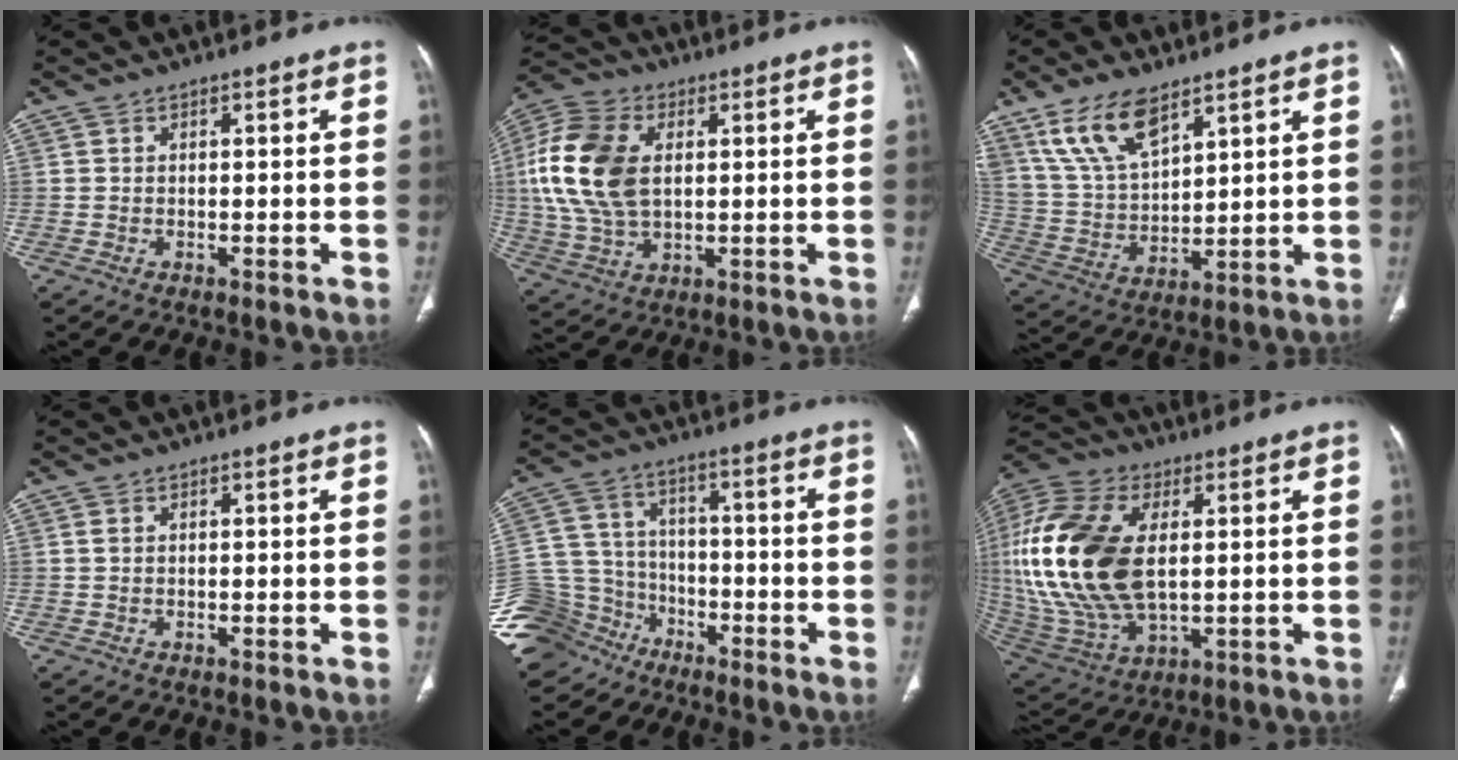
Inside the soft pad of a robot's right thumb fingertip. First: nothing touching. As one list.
[{"total": 16.7, "force": [2.6, 10.6, 12.7], "torque": [-0.265, 0.004, 0.048]}, {"total": 13.0, "force": [8.5, 5.7, 8.0], "torque": [-0.143, -0.031, 0.179]}, {"total": 0.0}, {"total": 16.1, "force": [-10.8, 11.4, 3.4], "torque": [-0.083, 0.065, -0.196]}, {"total": 25.7, "force": [2.9, 14.4, 21.0], "torque": [-0.462, -0.014, 0.057]}]